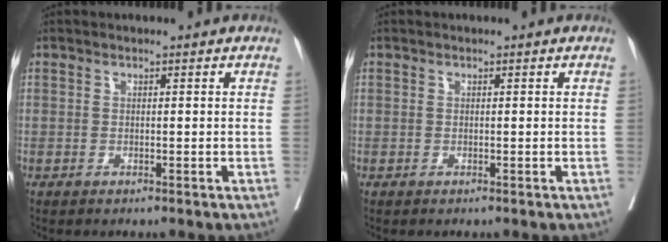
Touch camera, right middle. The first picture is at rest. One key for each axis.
{"total": 0.0}